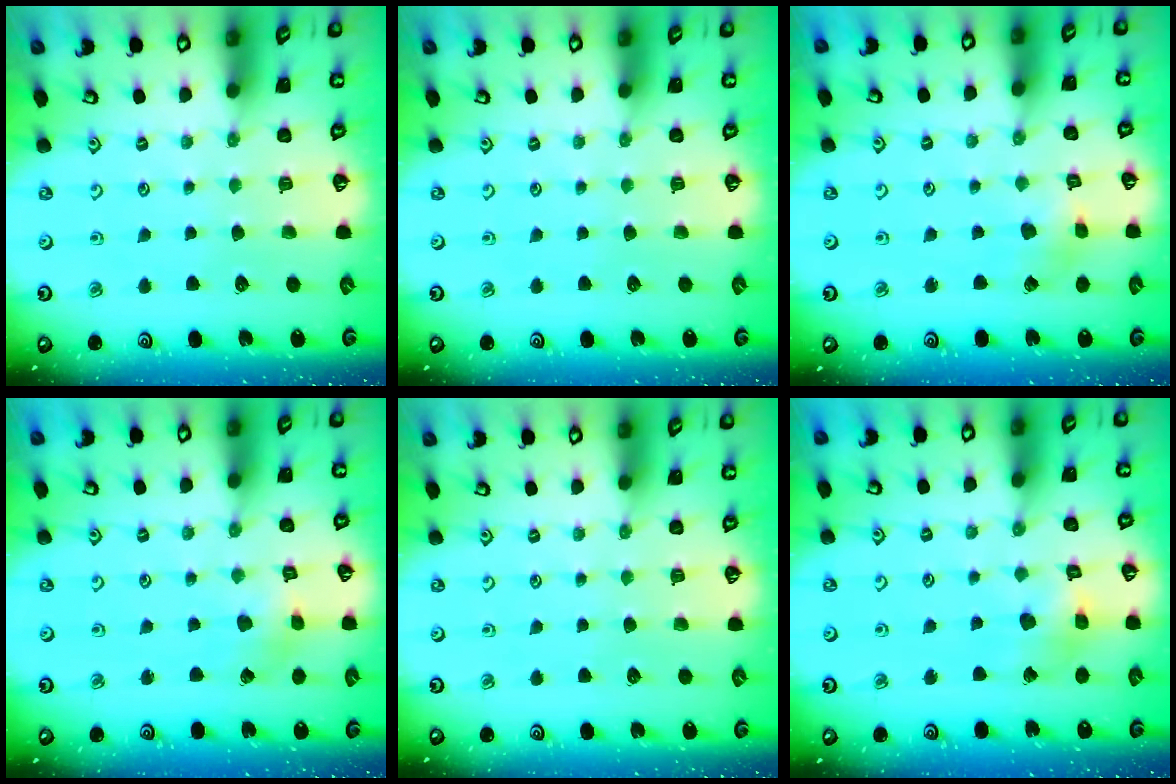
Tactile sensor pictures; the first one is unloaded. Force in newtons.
{"total": 0.0}
{"total": 2.7, "press": 2.7, "slide": 0.3}
{"total": 2.8, "press": 2.8, "slide": 0.3}
{"total": 0.0}
{"total": 9.6, "press": 9.5, "slide": 1.3}